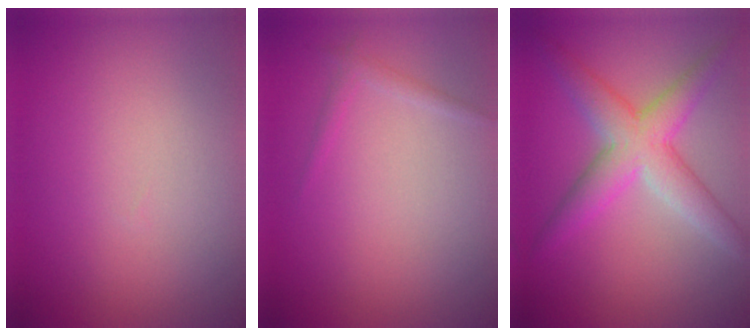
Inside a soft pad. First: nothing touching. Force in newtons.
{"total": 0.9, "press": 0.9, "slide": 0.1}
{"total": 5.1, "press": 5.1, "slide": 0.2}